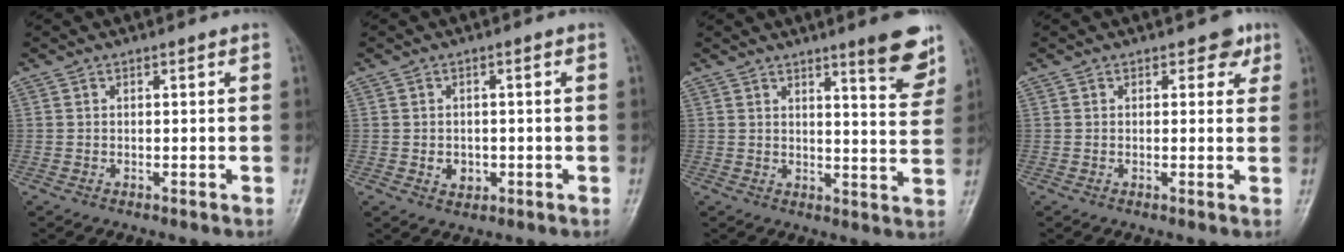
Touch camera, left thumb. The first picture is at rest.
{"total": 3.2, "force": [-0.8, 2.6, 1.7], "torque": [-0.014, 0.005, -0.007]}
{"total": 8.7, "force": [5.8, 1.4, 6.3], "torque": [-0.065, -0.038, 0.076]}
{"total": 3.0, "force": [1.4, 2.0, 1.7], "torque": [0.005, -0.002, 0.010]}